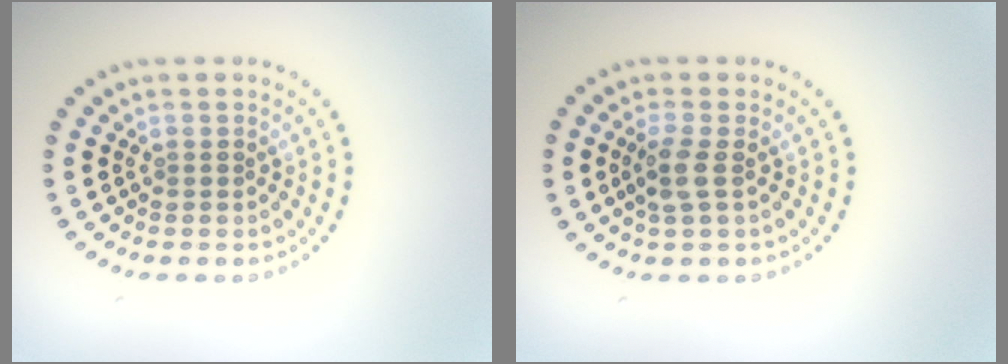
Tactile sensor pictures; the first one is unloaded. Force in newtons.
{"total": 2.1, "press": 1.9, "slide": 1.0}